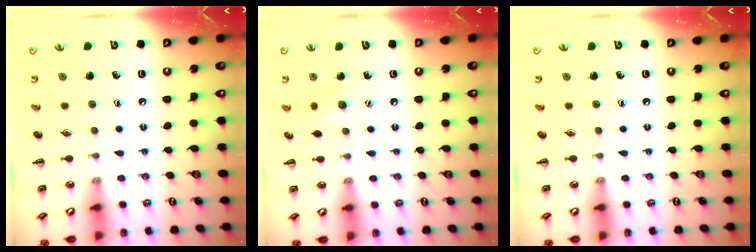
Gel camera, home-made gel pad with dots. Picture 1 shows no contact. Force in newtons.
{"total": 6.1, "press": 6.0, "slide": 1.2}
{"total": 0.0}